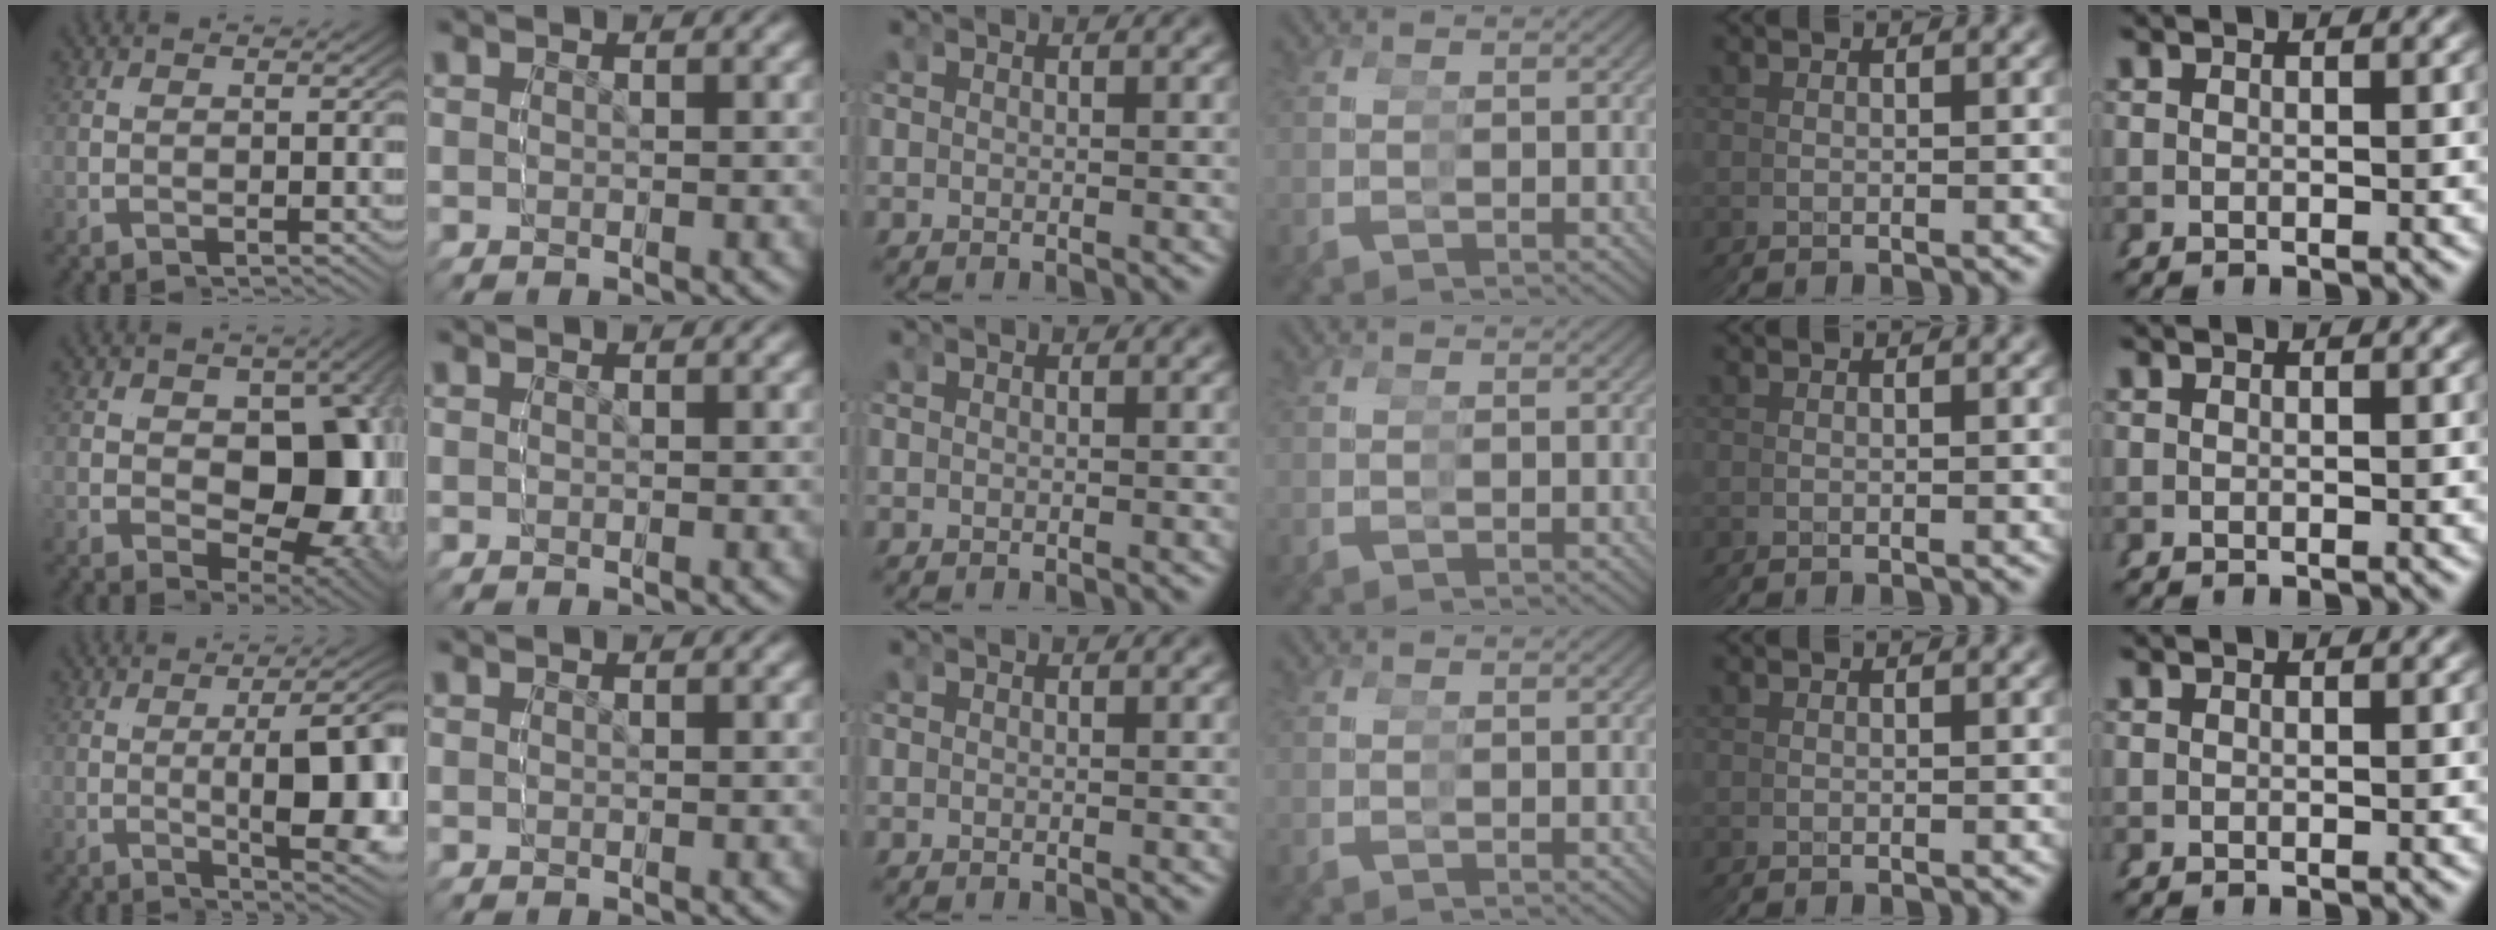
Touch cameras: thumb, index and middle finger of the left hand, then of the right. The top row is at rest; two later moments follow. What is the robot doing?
{"motion": "grasp_and_lifting", "object": "condiment"}